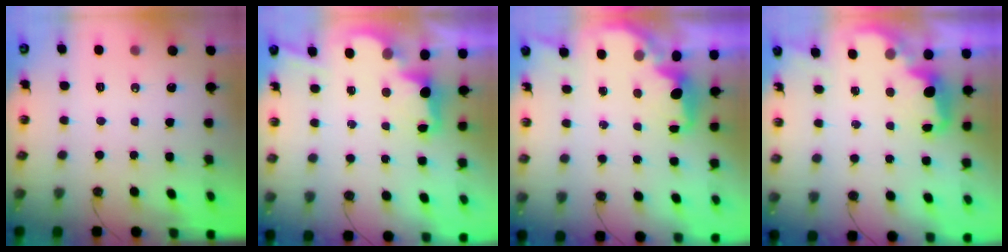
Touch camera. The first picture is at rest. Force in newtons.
{"total": 2.7, "press": 2.6, "slide": 0.8}
{"total": 2.2, "press": 2.0, "slide": 0.8}
{"total": 2.6, "press": 2.5, "slide": 0.7}